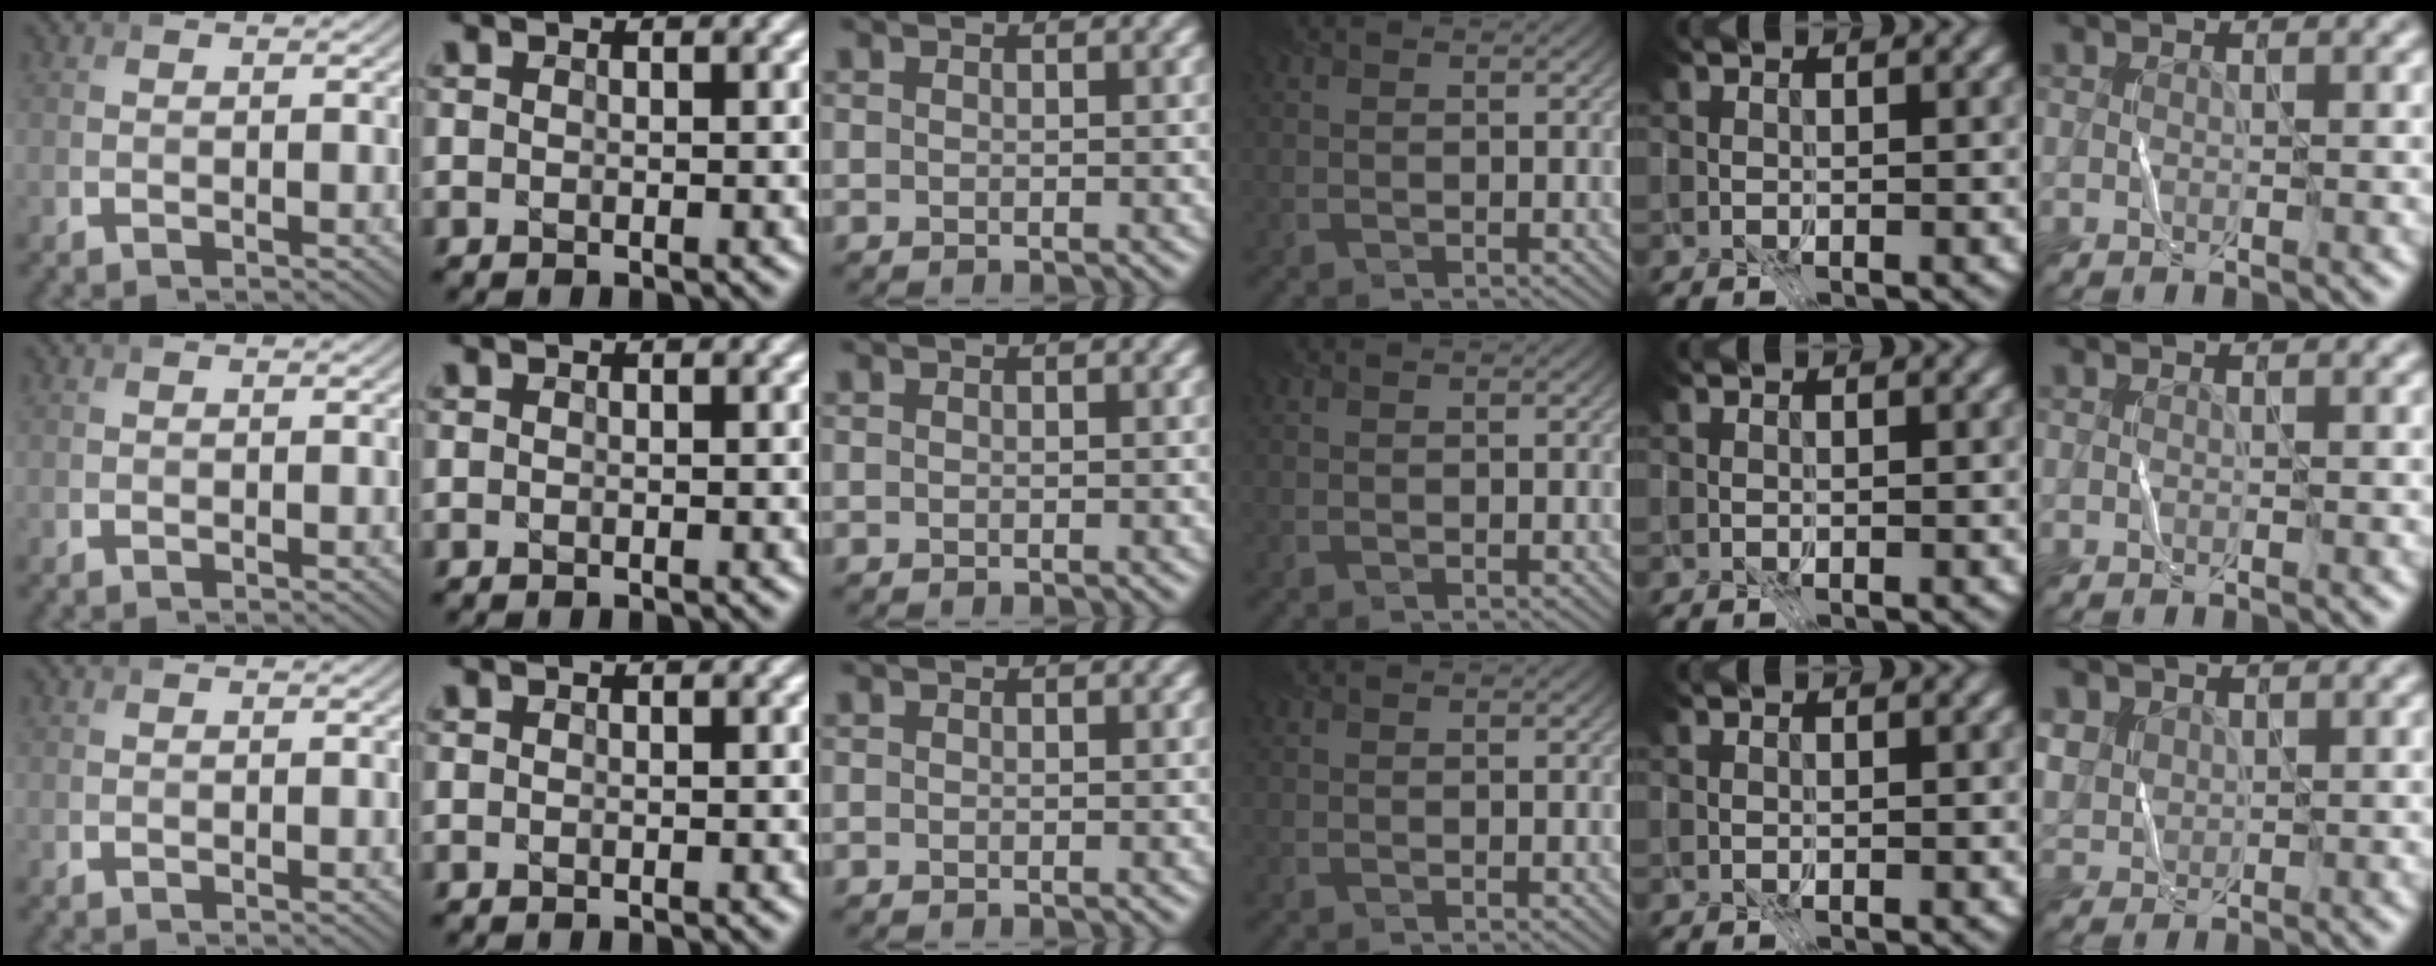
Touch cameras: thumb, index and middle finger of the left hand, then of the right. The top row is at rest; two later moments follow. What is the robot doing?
{"motion": "fold", "object": "coffee filter"}